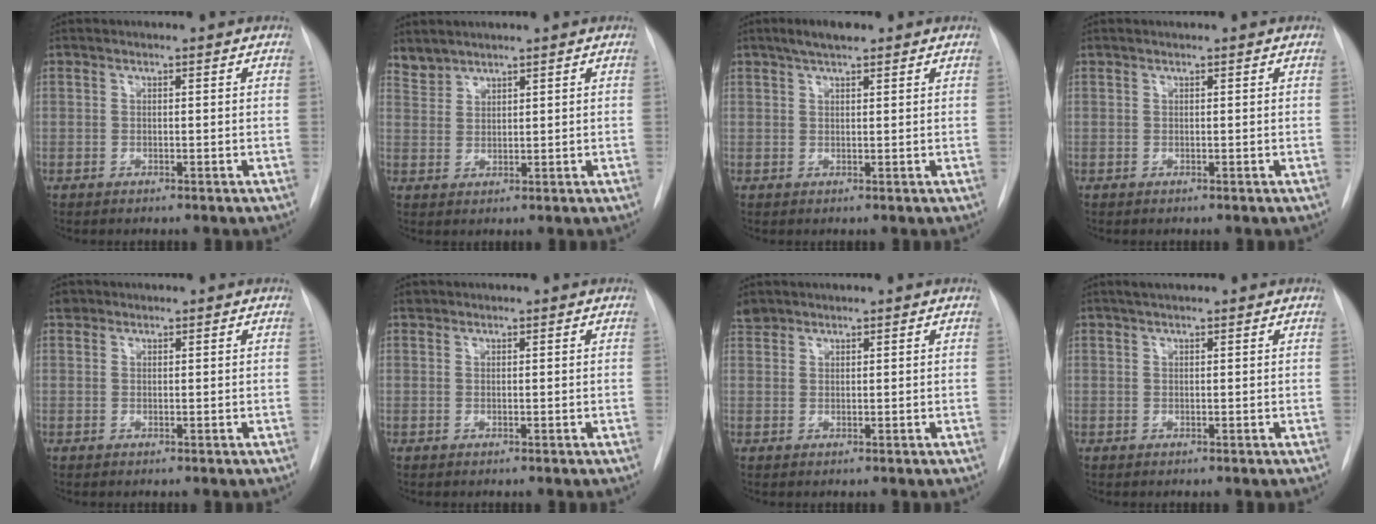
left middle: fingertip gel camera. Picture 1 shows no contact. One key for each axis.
{"total": 2.6, "fx": 2.5, "fy": 0.6, "fz": -0.3, "tx": 0.005, "ty": 0.010, "tz": 0.053}
{"total": 3.6, "fx": 2.6, "fy": 1.0, "fz": 2.3, "tx": -0.045, "ty": 0.010, "tz": 0.043}
{"total": 0.0}
{"total": 1.1, "fx": 0.7, "fy": 0.8, "fz": 0.0, "tx": 0.003, "ty": 0.011, "tz": 0.009}
{"total": 0.6, "fx": 0.4, "fy": 0.3, "fz": -0.1, "tx": -0.003, "ty": 0.008, "tz": 0.006}
{"total": 1.9, "fx": 1.7, "fy": 0.8, "fz": -0.1, "tx": 0.000, "ty": 0.010, "tz": 0.032}
{"total": 2.0, "fx": 1.6, "fy": 0.4, "fz": 1.1, "tx": -0.020, "ty": 0.013, "tz": 0.025}